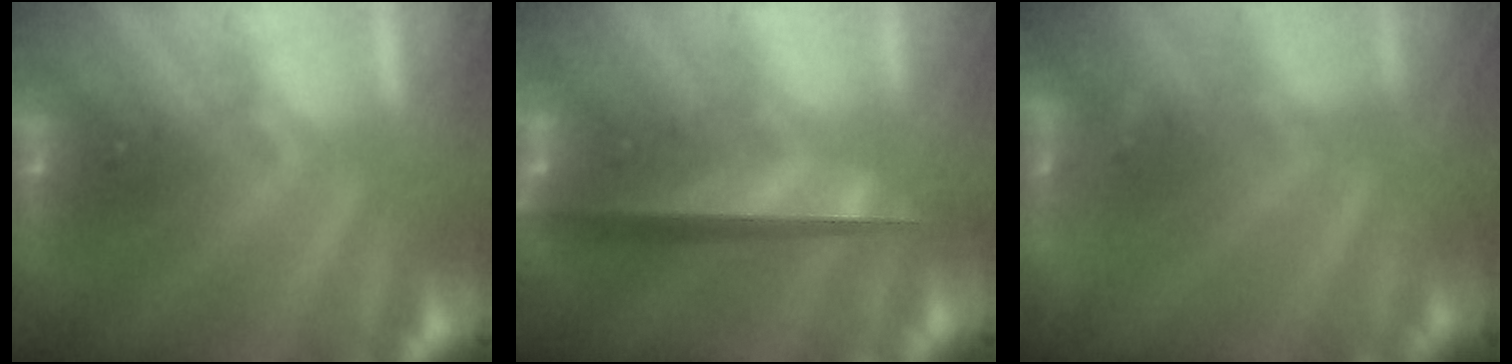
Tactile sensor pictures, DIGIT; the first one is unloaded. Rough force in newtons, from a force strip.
{"total": 7.3}
{"total": 2.8}